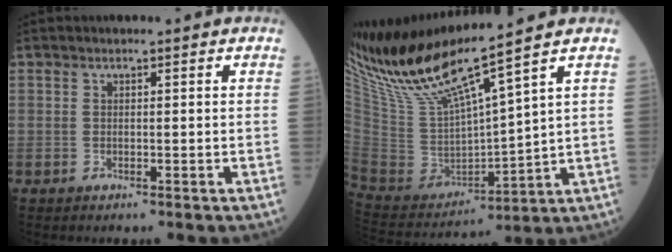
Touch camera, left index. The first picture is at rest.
{"total": 15.8, "force": [12.6, -0.8, 9.6], "torque": [-0.191, -0.013, 0.253]}